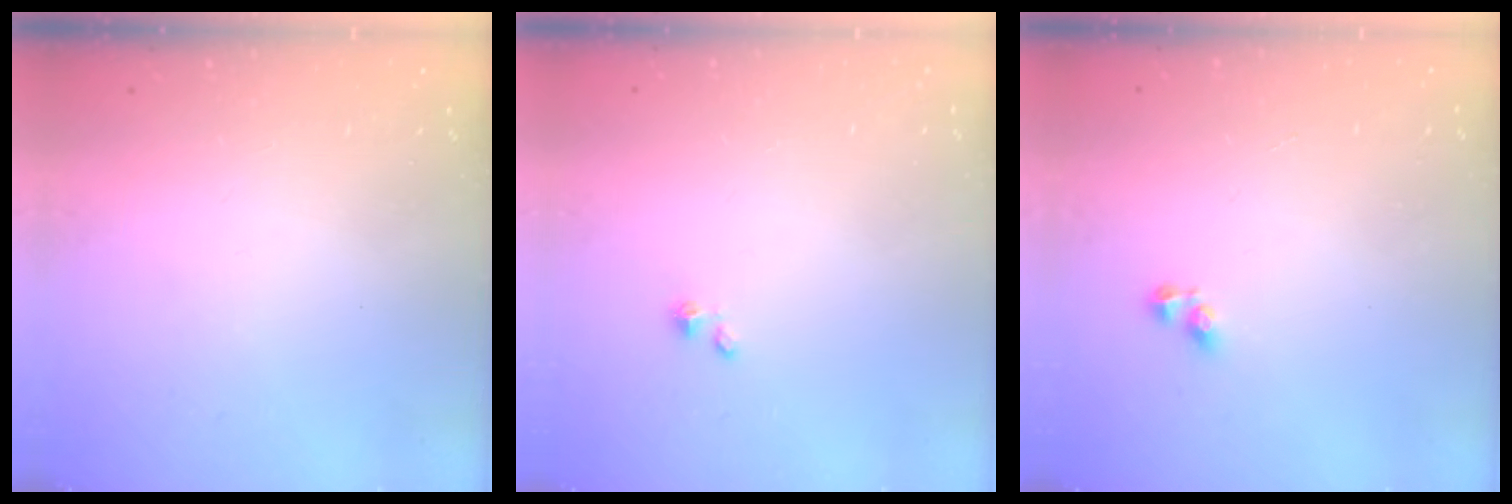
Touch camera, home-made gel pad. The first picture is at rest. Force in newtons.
{"total": 1.5, "press": 1.5, "slide": 0.0}
{"total": 2.5, "press": 2.5, "slide": 0.1}